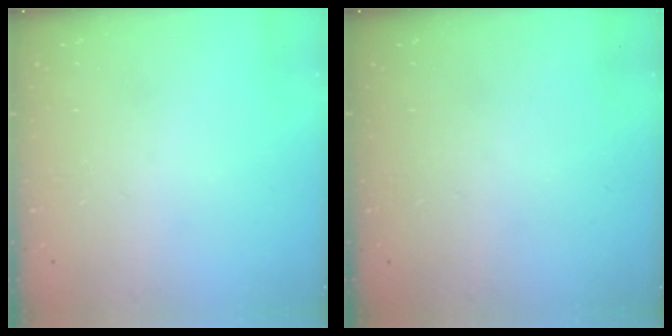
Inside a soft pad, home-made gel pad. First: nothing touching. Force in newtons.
{"total": 0.0}